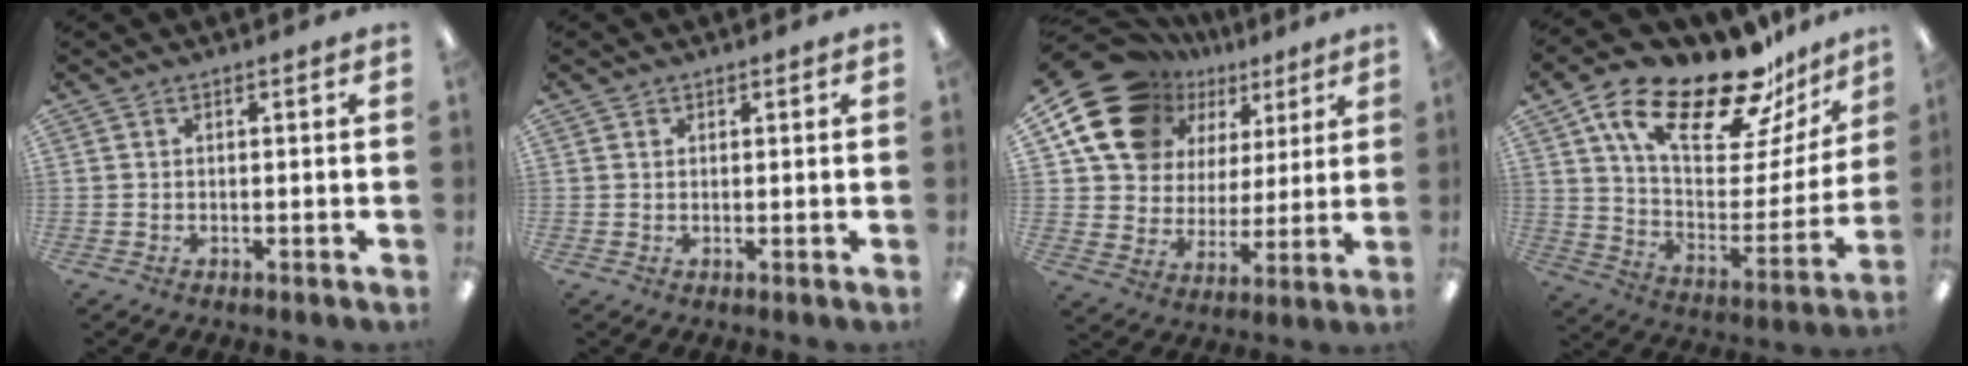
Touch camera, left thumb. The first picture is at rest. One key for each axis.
{"total": 0.8, "fx": 0.5, "fy": 0.7, "fz": -0.1, "tx": 0.001, "ty": 0.002, "tz": 0.010}
{"total": 19.4, "fx": 12.0, "fy": 13.4, "fz": 7.3, "tx": -0.135, "ty": -0.076, "tz": 0.229}
{"total": 23.7, "fx": 17.6, "fy": 8.2, "fz": 13.6, "tx": -0.233, "ty": -0.110, "tz": 0.301}